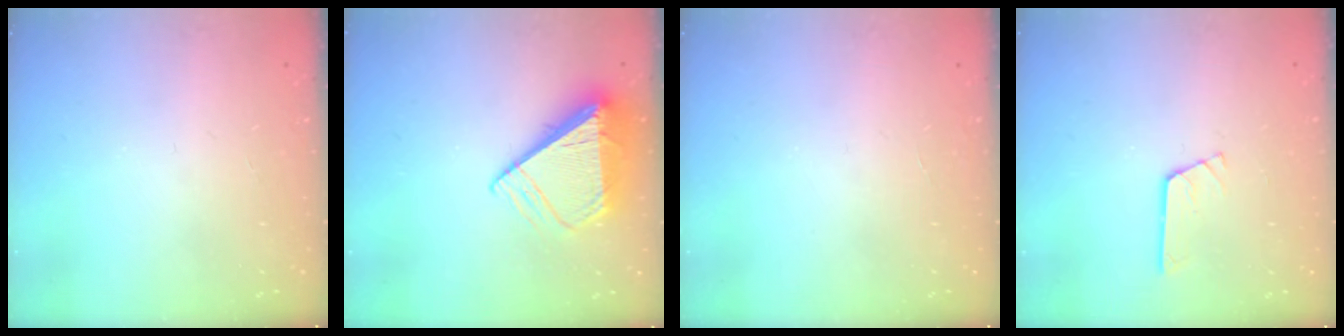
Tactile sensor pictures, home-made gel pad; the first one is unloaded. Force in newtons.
{"total": 9.0, "press": 8.9, "slide": 1.3}
{"total": 0.0}
{"total": 2.7, "press": 2.7, "slide": 0.3}